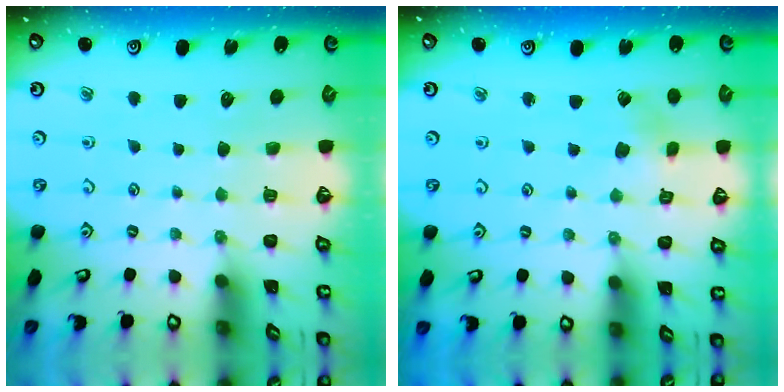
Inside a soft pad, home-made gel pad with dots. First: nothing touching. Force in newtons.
{"total": 2.6, "press": 2.6, "slide": 0.4}